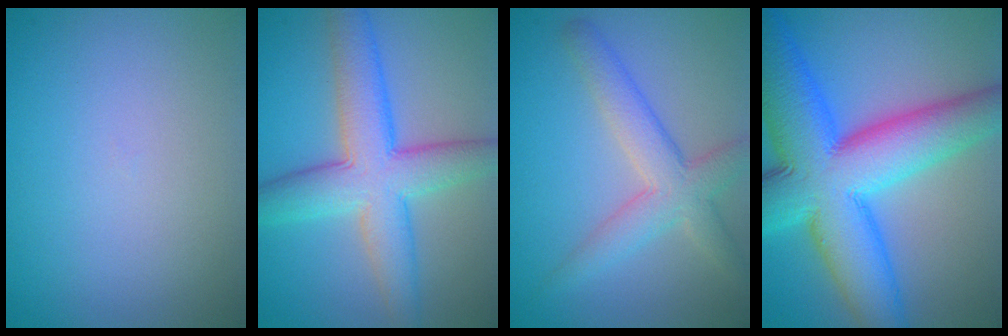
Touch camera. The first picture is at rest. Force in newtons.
{"total": 7.6, "press": 7.6, "slide": 0.2}
{"total": 4.6, "press": 4.6, "slide": 0.3}
{"total": 14.2, "press": 14.1, "slide": 0.3}